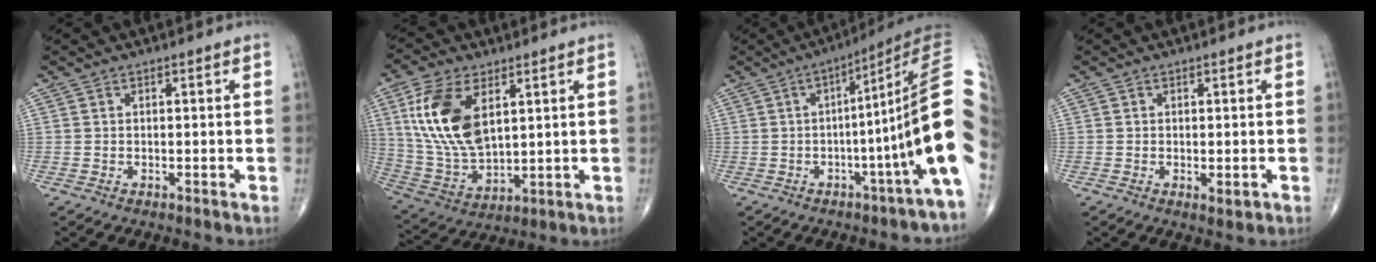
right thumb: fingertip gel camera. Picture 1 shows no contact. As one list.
[{"total": 16.1, "force": [5.2, 8.6, 12.6], "torque": [-0.249, -0.019, 0.111]}, {"total": 17.2, "force": [-0.1, -0.3, 17.2], "torque": [-0.207, 0.028, -0.010]}, {"total": 1.4, "force": [-0.3, 0.6, 1.2], "torque": [-0.015, -0.004, -0.002]}]